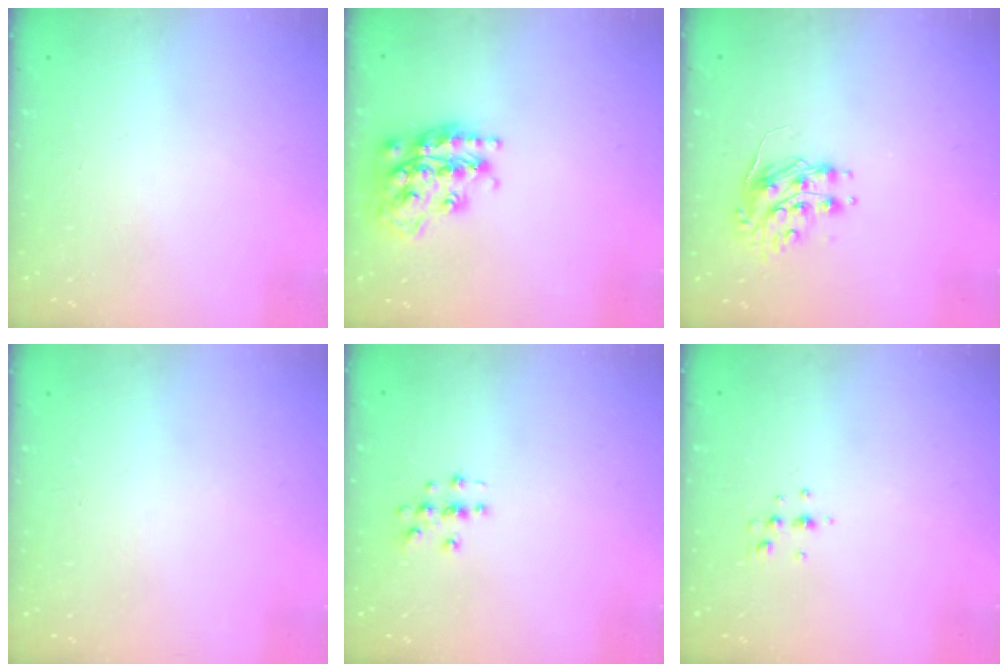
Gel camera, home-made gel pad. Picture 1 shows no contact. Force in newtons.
{"total": 20.0, "press": 19.9, "slide": 1.3}
{"total": 8.5, "press": 8.4, "slide": 0.6}
{"total": 0.0}
{"total": 3.1, "press": 3.1, "slide": 0.3}
{"total": 4.1, "press": 3.7, "slide": 1.8}